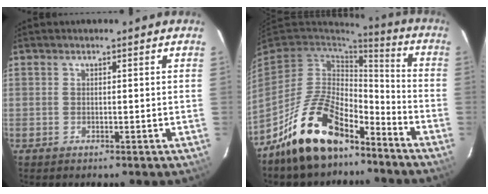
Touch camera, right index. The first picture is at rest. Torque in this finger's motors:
{"motor_torque": [1.06, -1.08, 0.59, 0.21]}